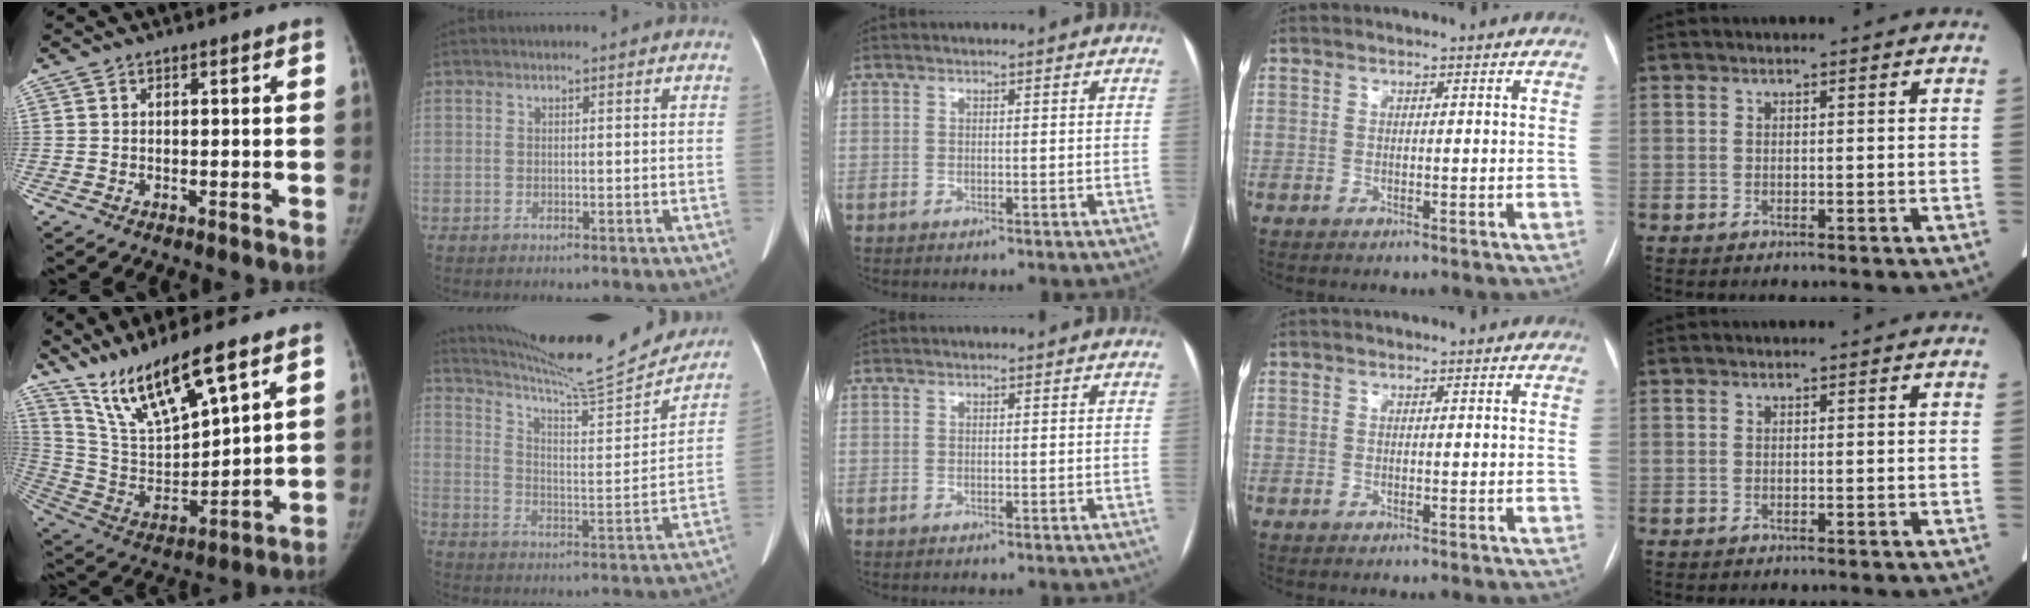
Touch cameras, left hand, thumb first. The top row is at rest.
{"thumb": {"total": 16.6, "force": [11.8, 3.5, 11.2], "torque": [-0.195, -0.056, 0.241]}, "index": {"total": 19.9, "force": [18.8, 0.1, 6.6], "torque": [-0.114, -0.039, 0.274]}}